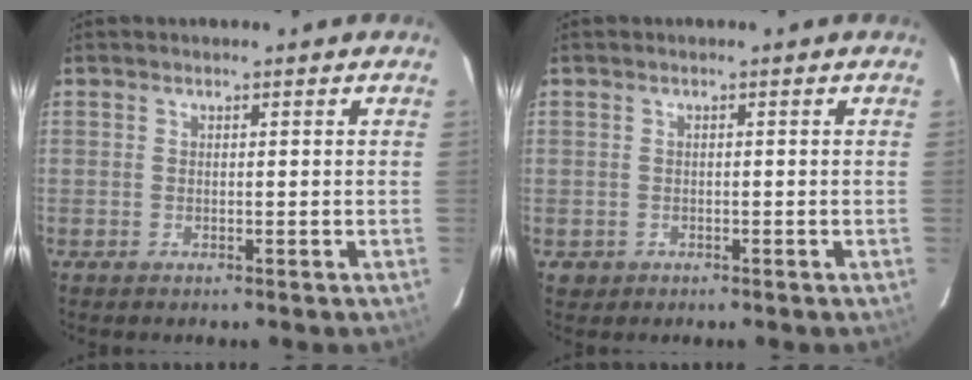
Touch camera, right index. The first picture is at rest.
{"total": 1.9, "force": [-0.5, 1.8, 0.2], "torque": [-0.004, 0.002, -0.003]}